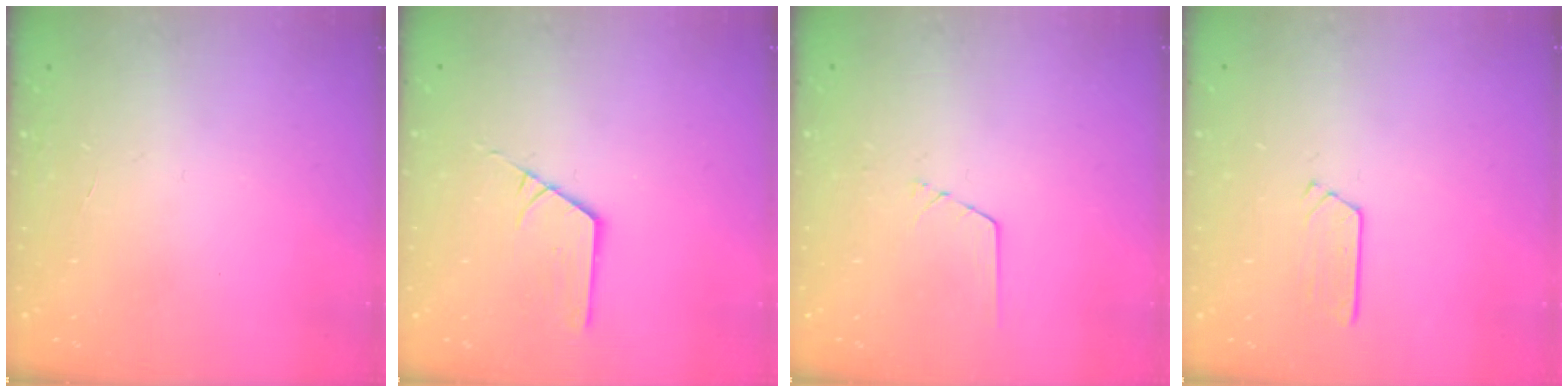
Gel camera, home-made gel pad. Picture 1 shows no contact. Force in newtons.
{"total": 2.3, "press": 2.3, "slide": 0.3}
{"total": 1.6, "press": 1.6, "slide": 0.0}
{"total": 2.8, "press": 2.8, "slide": 0.3}